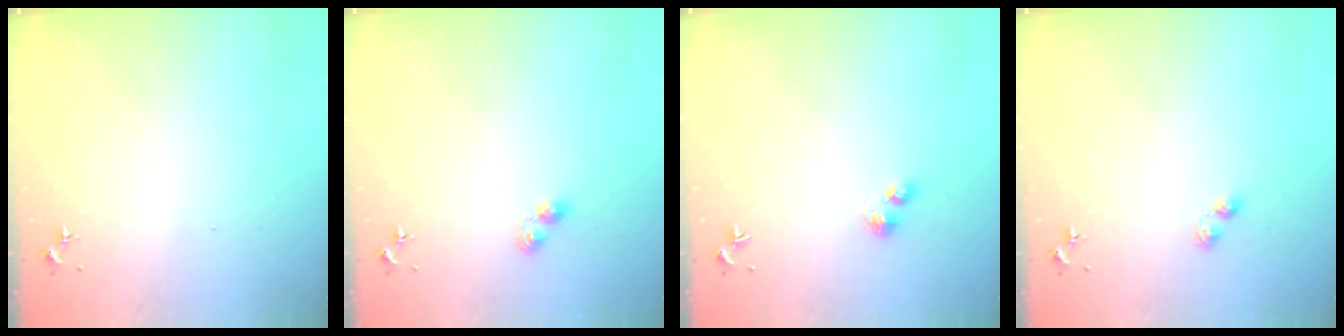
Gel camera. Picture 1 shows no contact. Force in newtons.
{"total": 3.3, "press": 3.3, "slide": 0.4}
{"total": 5.0, "press": 5.0, "slide": 0.5}
{"total": 2.9, "press": 2.8, "slide": 0.5}